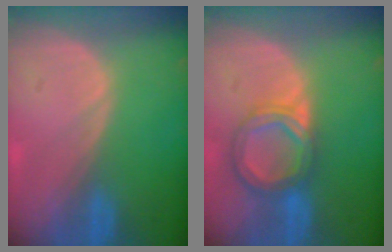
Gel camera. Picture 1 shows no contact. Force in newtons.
{"total": 6.8, "press": 6.2, "slide": 2.7}